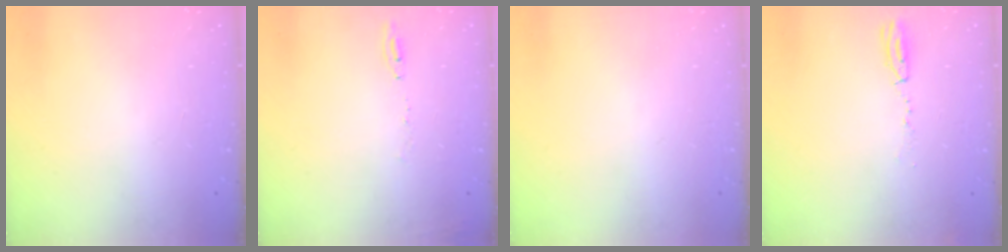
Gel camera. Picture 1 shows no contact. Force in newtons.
{"total": 4.7, "press": 4.7, "slide": 0.6}
{"total": 0.0}
{"total": 10.5, "press": 5.2, "slide": 9.1}